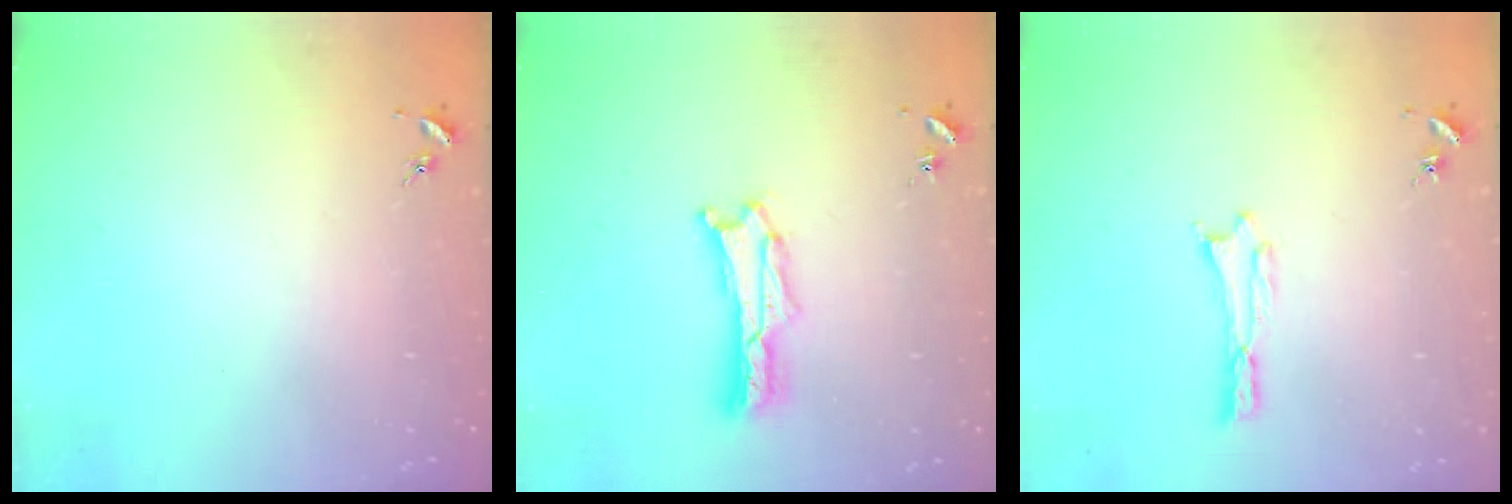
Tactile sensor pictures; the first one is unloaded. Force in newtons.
{"total": 1.7, "press": 1.7, "slide": 0.3}
{"total": 0.0}